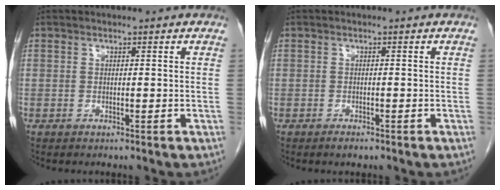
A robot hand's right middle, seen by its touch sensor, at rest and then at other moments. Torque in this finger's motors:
{"motor_torque": [0.48, -0.31, -0.01, -0.01]}